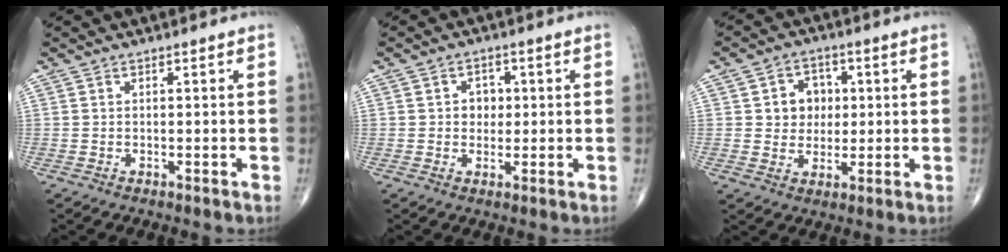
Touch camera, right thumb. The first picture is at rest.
{"total": 3.6, "force": [0.4, 3.0, 1.9], "torque": [-0.004, 0.004, 0.002]}
{"total": 7.0, "force": [1.1, 6.1, 3.3], "torque": [-0.011, 0.002, 0.015]}